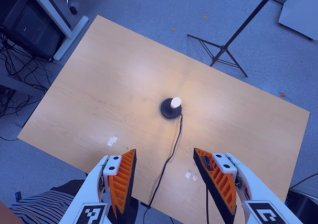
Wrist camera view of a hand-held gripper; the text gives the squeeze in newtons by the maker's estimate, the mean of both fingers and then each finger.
{"total": 0.0}